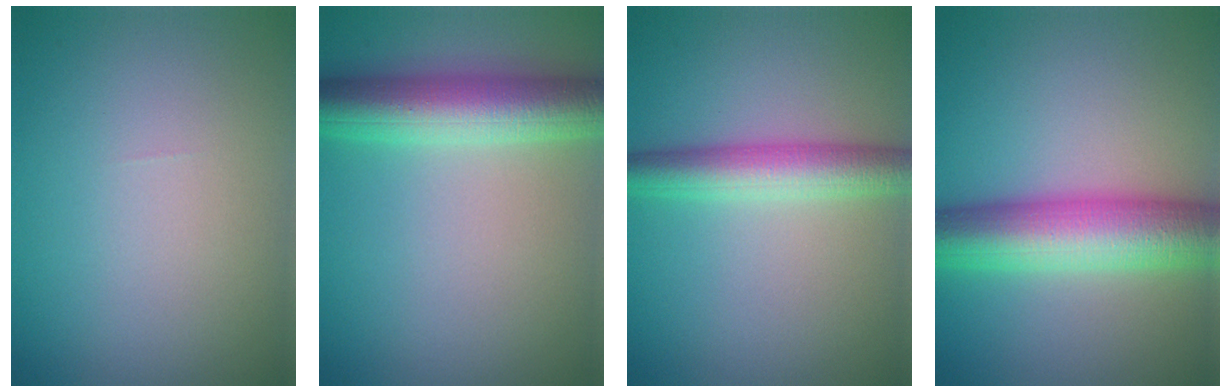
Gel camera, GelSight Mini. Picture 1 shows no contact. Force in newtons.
{"total": 7.1, "press": 7.1, "slide": 0.1}
{"total": 4.4, "press": 4.4, "slide": 0.0}
{"total": 8.2, "press": 8.2, "slide": 0.2}